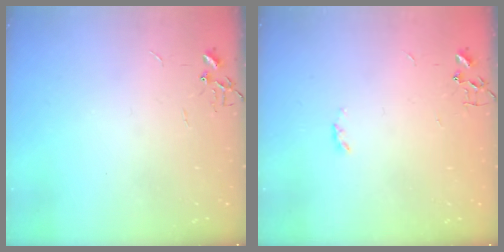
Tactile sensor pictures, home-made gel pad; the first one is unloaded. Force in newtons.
{"total": 2.5, "press": 2.4, "slide": 0.4}